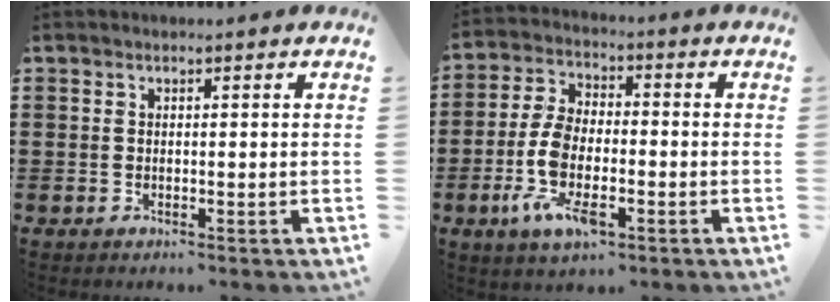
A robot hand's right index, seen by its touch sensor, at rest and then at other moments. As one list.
[{"total": 9.1, "force": [-3.0, 4.5, 7.3], "torque": [-0.172, -0.005, -0.059]}]